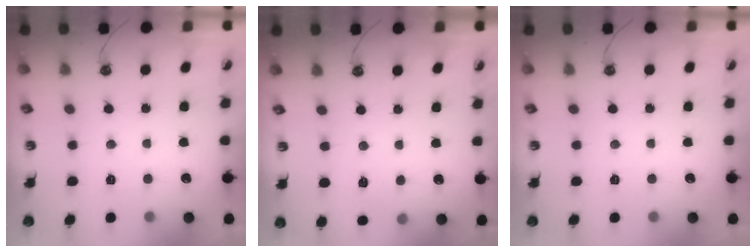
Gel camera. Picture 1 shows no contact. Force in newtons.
{"total": 4.8, "press": 4.7, "slide": 0.7}
{"total": 0.0}